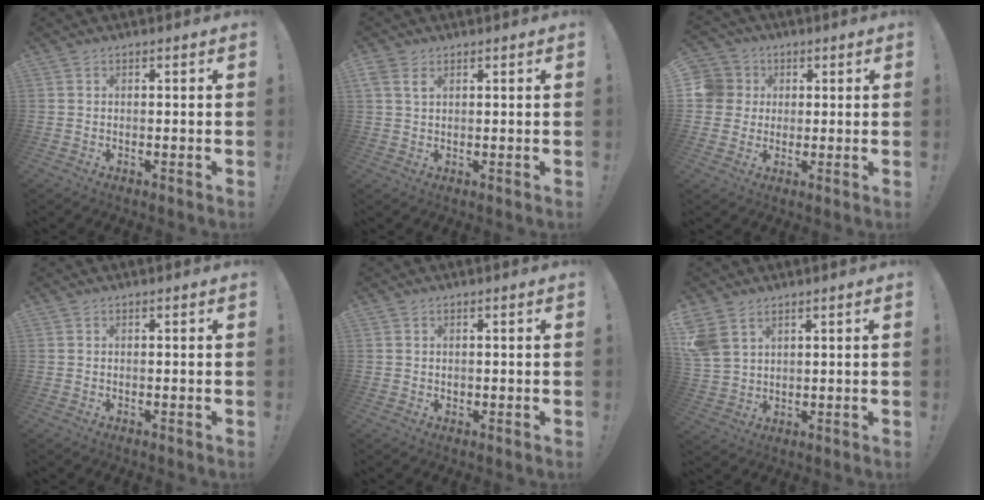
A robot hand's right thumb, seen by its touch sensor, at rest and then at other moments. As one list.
[{"total": 3.3, "force": [1.7, 1.7, 2.3], "torque": [-0.043, 0.000, 0.032]}, {"total": 7.7, "force": [1.0, 7.4, 1.7], "torque": [-0.033, 0.001, 0.020]}, {"total": 0.0}, {"total": 0.5, "force": [0.1, 0.5, 0.0], "torque": [0.002, 0.002, 0.000]}, {"total": 6.5, "force": [3.8, 4.1, 3.3], "torque": [-0.064, -0.013, 0.078]}]